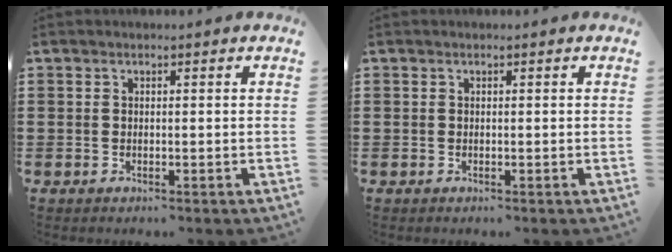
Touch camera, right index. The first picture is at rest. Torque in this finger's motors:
{"motor_torque": [0.00, 0.00, 0.00, 0.00]}